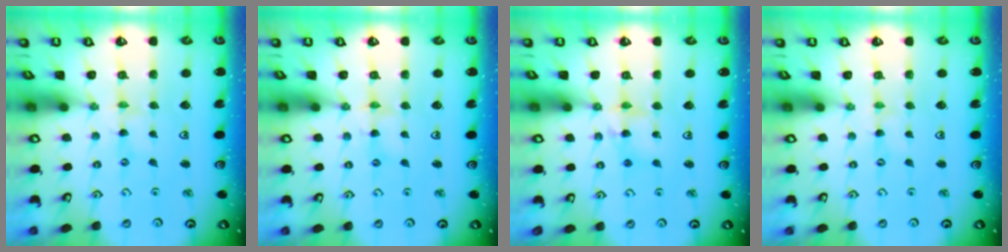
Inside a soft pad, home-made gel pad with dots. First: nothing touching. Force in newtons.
{"total": 3.0, "press": 2.9, "slide": 0.3}
{"total": 7.1, "press": 7.1, "slide": 0.7}
{"total": 0.0}